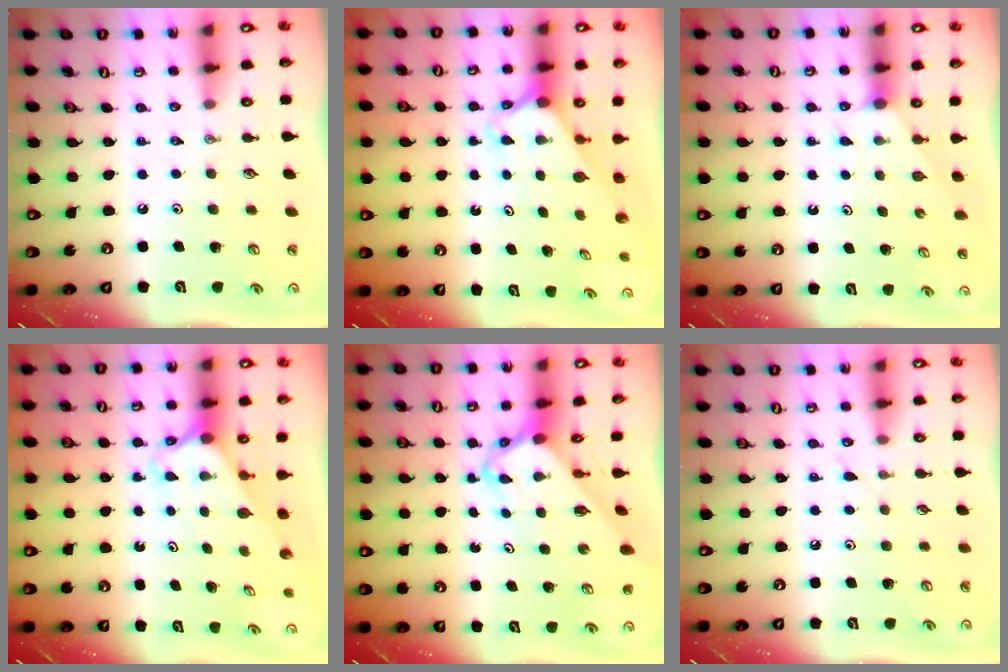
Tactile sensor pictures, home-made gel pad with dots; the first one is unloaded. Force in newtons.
{"total": 2.3, "press": 2.3, "slide": 0.2}
{"total": 2.0, "press": 2.0, "slide": 0.2}
{"total": 2.4, "press": 2.4, "slide": 0.2}
{"total": 4.9, "press": 4.9, "slide": 0.6}
{"total": 4.4, "press": 4.4, "slide": 0.6}